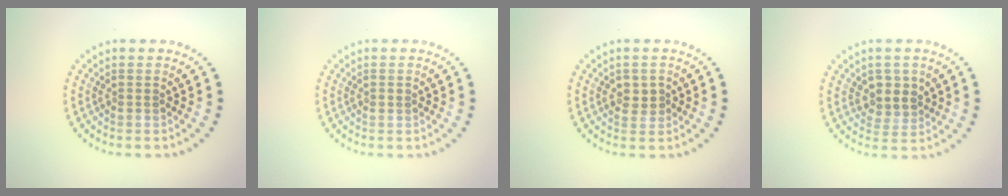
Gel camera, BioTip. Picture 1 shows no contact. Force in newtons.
{"total": 0.6, "press": 0.6, "slide": 0.2}
{"total": 1.9, "press": 1.8, "slide": 0.6}
{"total": 2.5, "press": 2.2, "slide": 1.0}